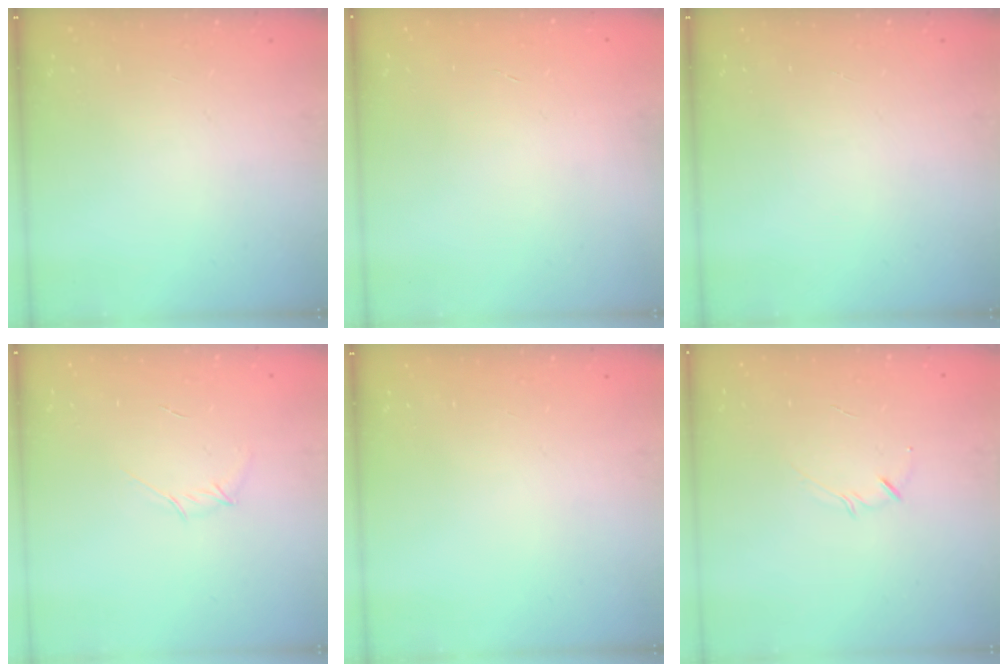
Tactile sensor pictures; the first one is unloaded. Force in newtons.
{"total": 0.0}
{"total": 0.0}
{"total": 3.7, "press": 3.7, "slide": 0.6}
{"total": 0.0}
{"total": 2.1, "press": 2.1, "slide": 0.4}